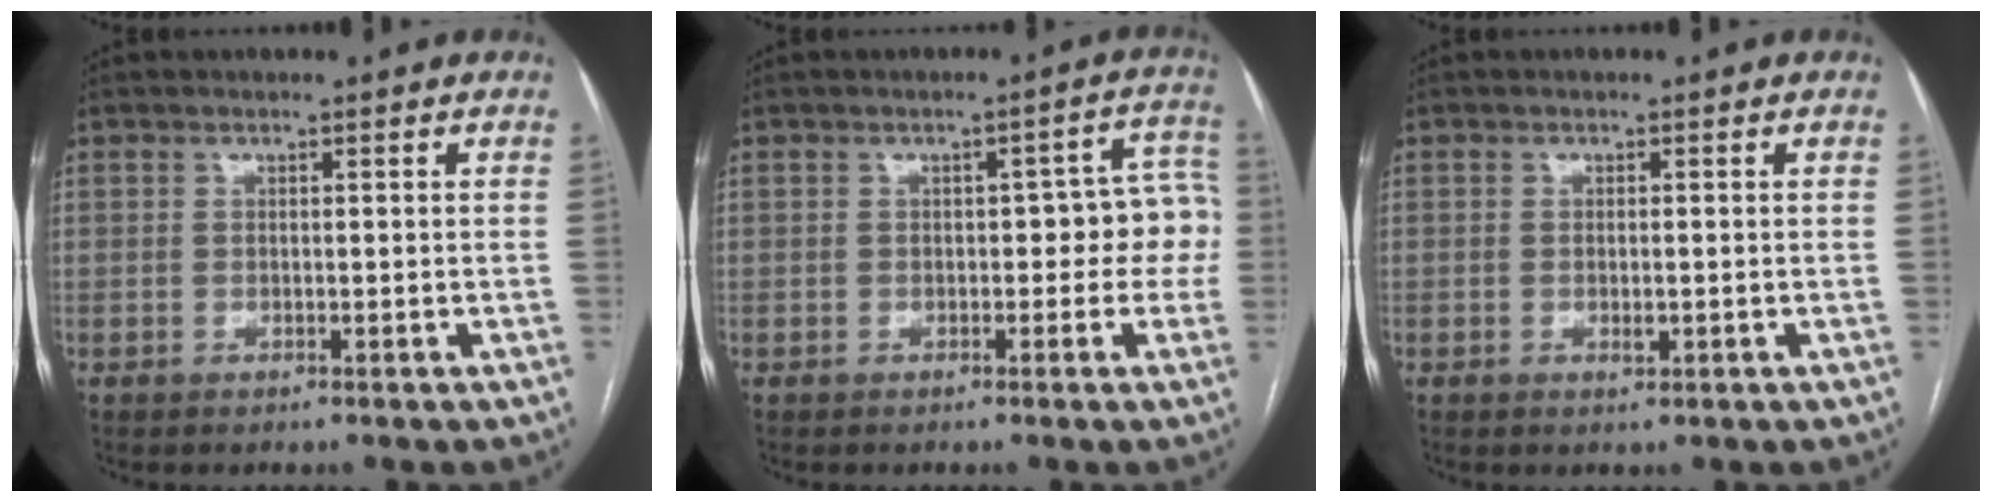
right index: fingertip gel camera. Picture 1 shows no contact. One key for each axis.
{"total": 6.6, "fx": -0.4, "fy": 3.0, "fz": 5.9, "tx": -0.052, "ty": 0.037, "tz": -0.005}
{"total": 1.4, "fx": -0.3, "fy": 0.5, "fz": 1.3, "tx": -0.022, "ty": -0.002, "tz": -0.003}